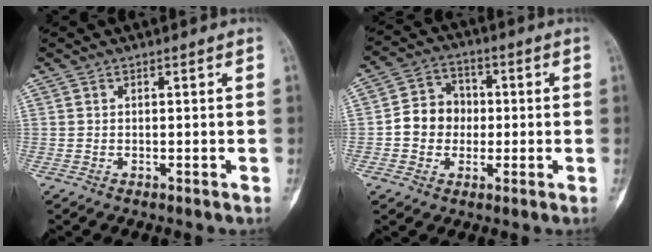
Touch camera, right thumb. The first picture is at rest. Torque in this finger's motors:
{"motor_torque": [0.21, -0.10, 0.54, -0.35, 0.06]}